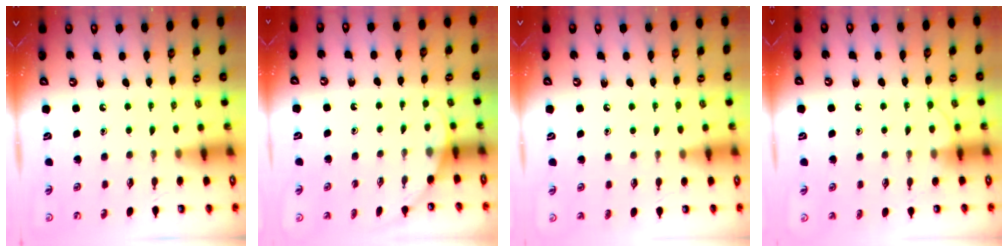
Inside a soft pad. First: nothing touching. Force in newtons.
{"total": 2.8, "press": 2.8, "slide": 0.1}
{"total": 2.4, "press": 2.4, "slide": 0.2}
{"total": 5.6, "press": 5.6, "slide": 0.5}